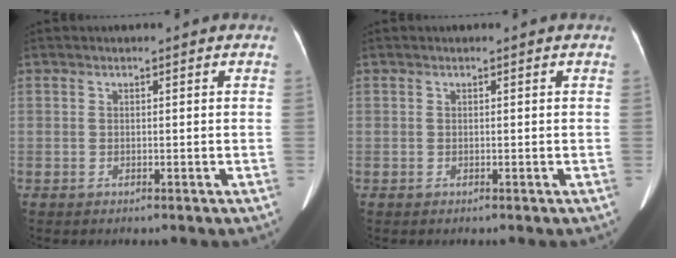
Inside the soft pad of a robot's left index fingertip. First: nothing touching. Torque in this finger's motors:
{"motor_torque": [0.03, 0.03, 0.00, 0.01]}